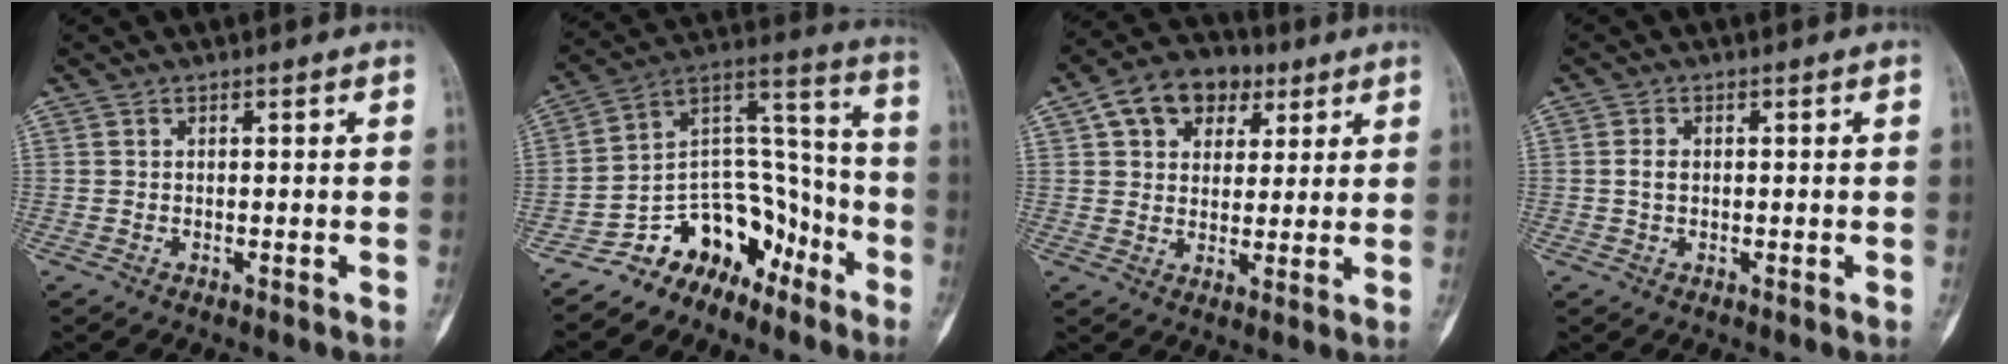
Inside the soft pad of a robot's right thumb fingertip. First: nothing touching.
{"total": 14.7, "force": [-10.1, 9.2, 5.4], "torque": [-0.037, 0.137, -0.177]}
{"total": 11.6, "force": [5.0, 8.5, 6.1], "torque": [-0.063, 0.001, 0.074]}
{"total": 1.8, "force": [0.0, 1.3, 1.3], "torque": [-0.024, 0.005, -0.002]}